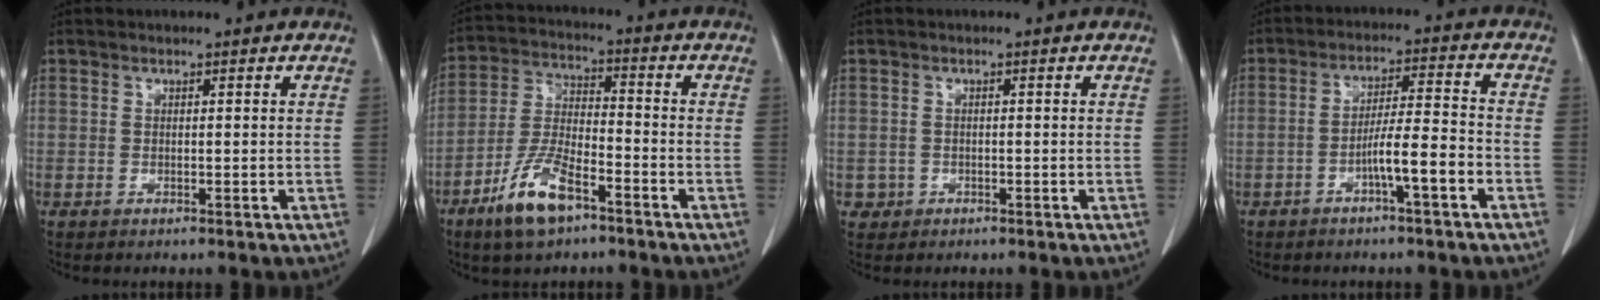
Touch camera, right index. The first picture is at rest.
{"total": 10.3, "force": [-6.3, 3.3, 7.5], "torque": [-0.161, -0.006, -0.119]}
{"total": 1.6, "force": [-0.5, 1.5, -0.1], "torque": [0.006, 0.008, -0.009]}
{"total": 6.6, "force": [-3.1, 0.1, 5.8], "torque": [-0.098, 0.014, -0.051]}